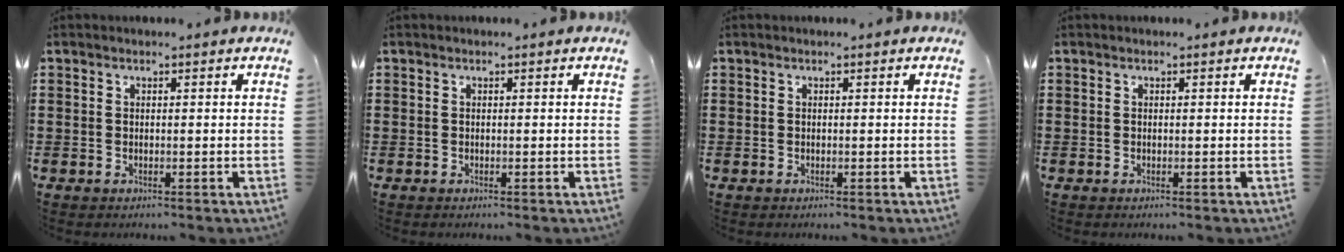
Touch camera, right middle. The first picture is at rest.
{"total": 0.0}
{"total": 0.0}
{"total": 0.0}